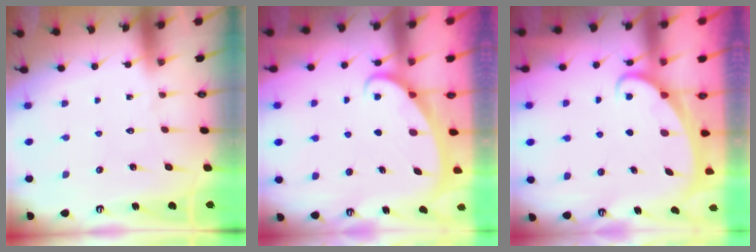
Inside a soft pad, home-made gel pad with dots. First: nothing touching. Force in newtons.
{"total": 2.3, "press": 2.3, "slide": 0.3}
{"total": 2.4, "press": 2.4, "slide": 0.3}